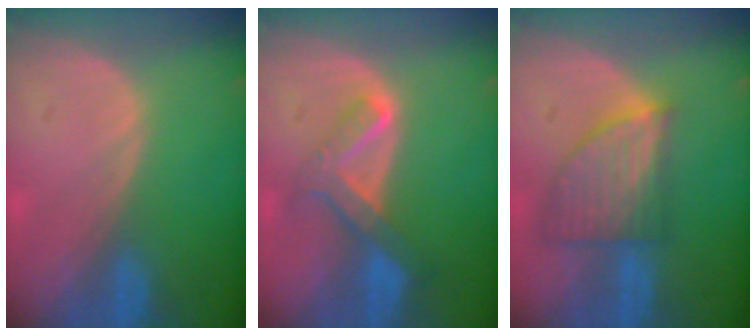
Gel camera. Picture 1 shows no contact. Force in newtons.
{"total": 6.8, "press": 5.8, "slide": 3.5}
{"total": 7.5, "press": 6.8, "slide": 3.1}